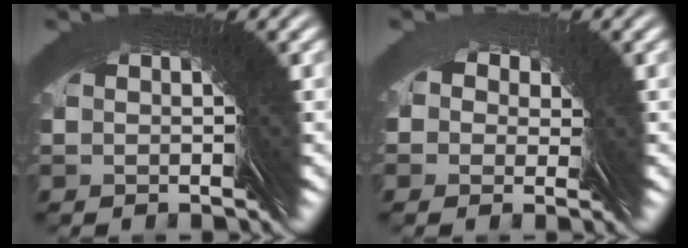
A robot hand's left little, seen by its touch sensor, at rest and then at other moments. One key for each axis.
{"total": 3.1, "fx": 1.4, "fy": 2.7, "fz": 0.5, "tx": -0.017, "ty": 0.006, "tz": 0.017}